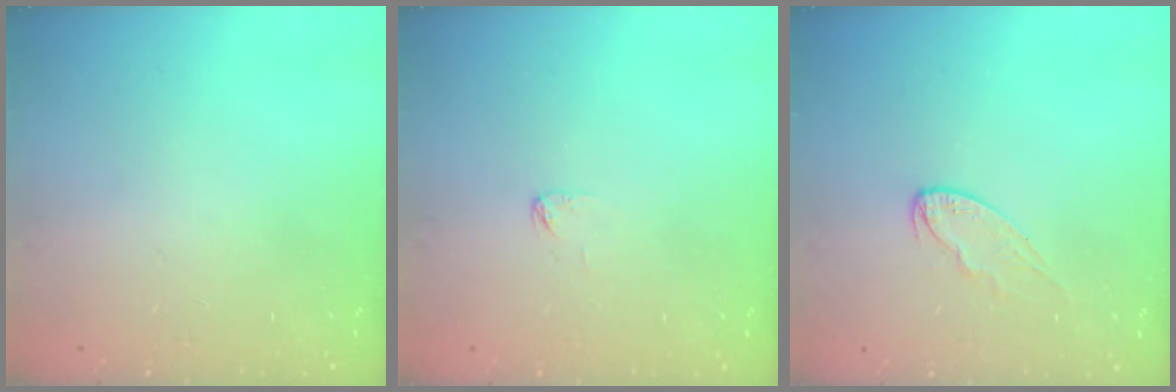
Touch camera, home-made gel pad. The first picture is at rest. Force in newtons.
{"total": 2.9, "press": 2.9, "slide": 0.1}
{"total": 6.6, "press": 6.6, "slide": 0.4}